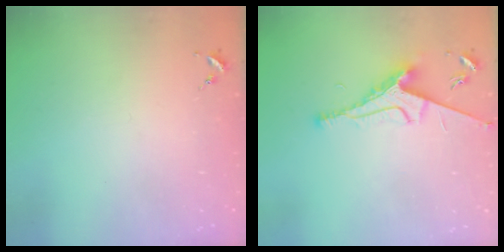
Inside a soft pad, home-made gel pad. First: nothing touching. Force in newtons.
{"total": 7.9, "press": 7.8, "slide": 1.2}